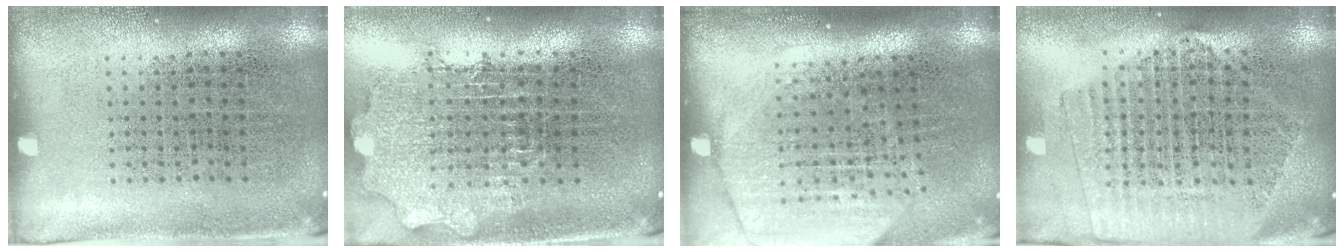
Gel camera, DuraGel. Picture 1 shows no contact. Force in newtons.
{"total": 2.0, "press": 1.6, "slide": 1.2}
{"total": 1.9, "press": 1.6, "slide": 1.0}
{"total": 2.1, "press": 1.9, "slide": 0.9}